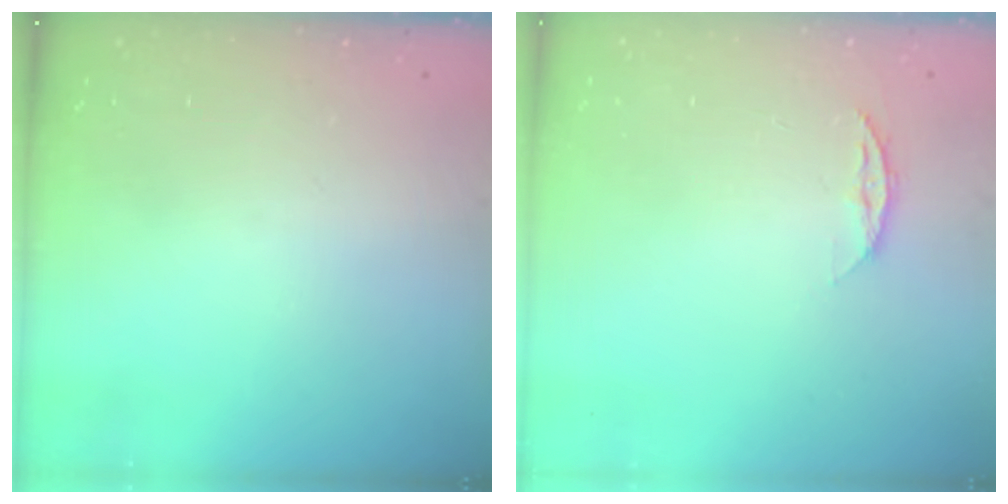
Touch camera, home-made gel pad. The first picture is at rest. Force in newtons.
{"total": 5.1, "press": 5.1, "slide": 0.7}